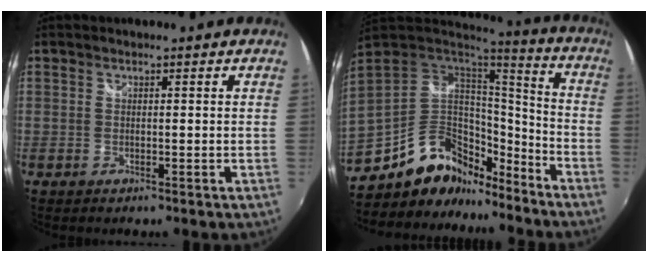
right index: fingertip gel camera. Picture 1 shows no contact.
{"total": 22.1, "force": [-13.8, 13.6, 10.6], "torque": [-0.239, 0.038, -0.211]}